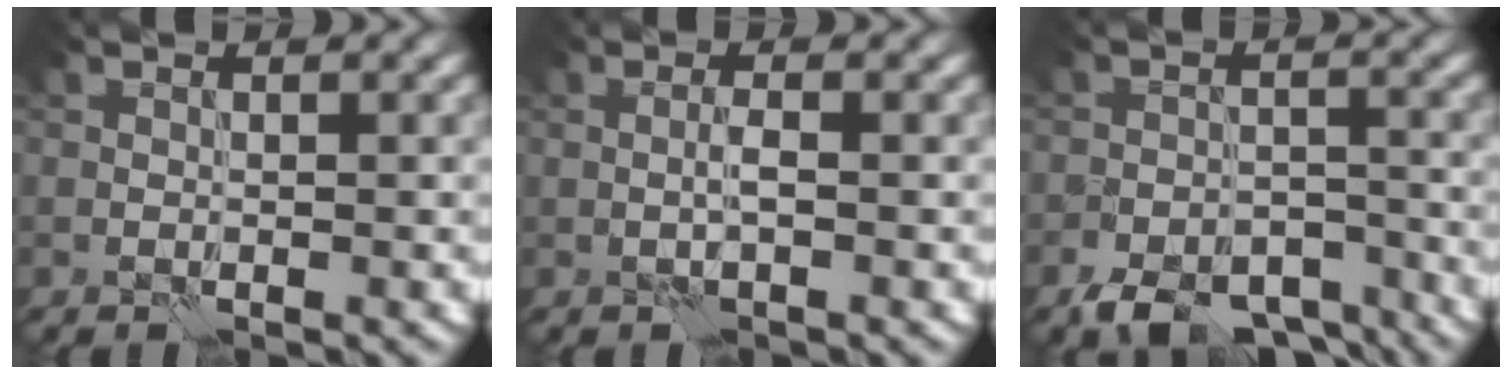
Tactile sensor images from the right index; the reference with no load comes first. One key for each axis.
{"total": 1.2, "fx": -0.1, "fy": 0.0, "fz": 1.2, "tx": -0.025, "ty": 0.007, "tz": -0.004}
{"total": 7.1, "fx": -5.4, "fy": 3.1, "fz": 3.3, "tx": -0.043, "ty": -0.010, "tz": -0.091}